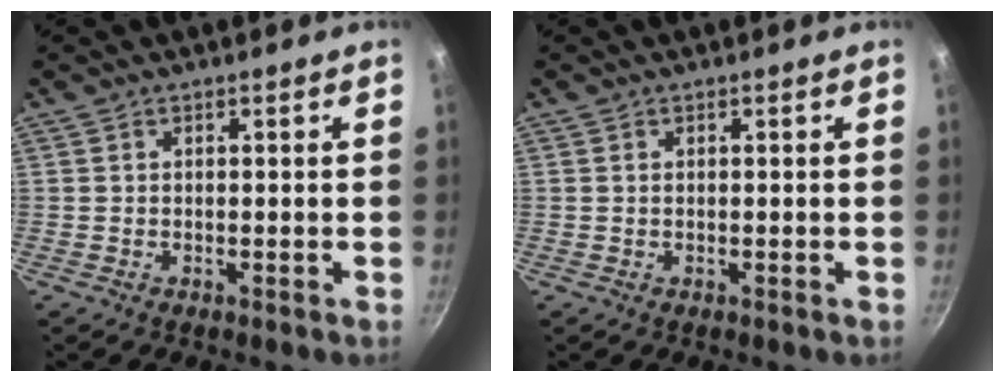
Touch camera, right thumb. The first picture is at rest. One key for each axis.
{"total": 0.0}